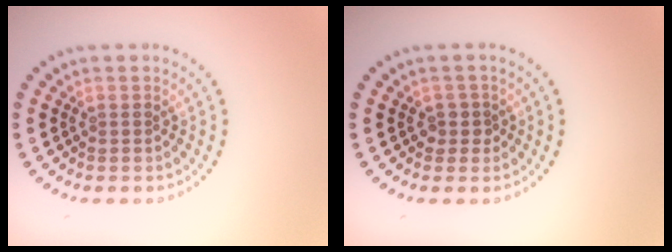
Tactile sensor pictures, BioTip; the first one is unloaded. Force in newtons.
{"total": 1.3, "press": 1.1, "slide": 0.7}